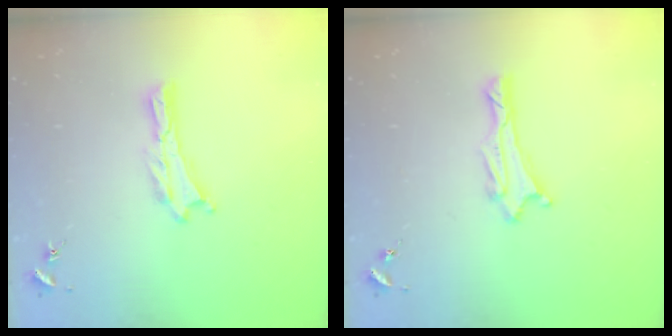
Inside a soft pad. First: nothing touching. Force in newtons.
{"total": 1.5, "press": 1.5, "slide": 0.2}